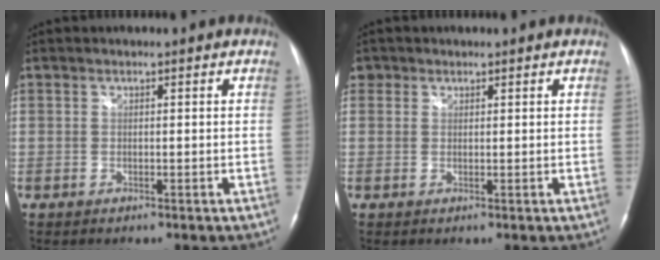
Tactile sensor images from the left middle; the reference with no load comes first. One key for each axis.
{"total": 1.9, "fx": 1.0, "fy": 1.6, "fz": 0.2, "tx": 0.003, "ty": 0.005, "tz": 0.015}